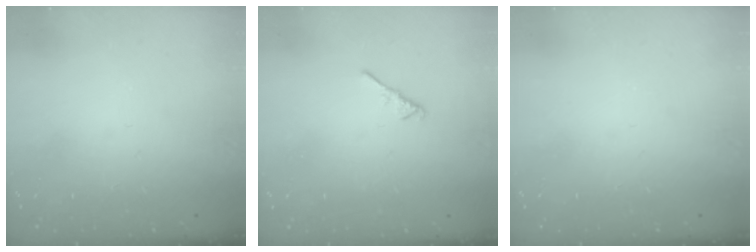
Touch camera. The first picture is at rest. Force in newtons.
{"total": 2.6, "press": 2.6, "slide": 0.6}
{"total": 0.0}